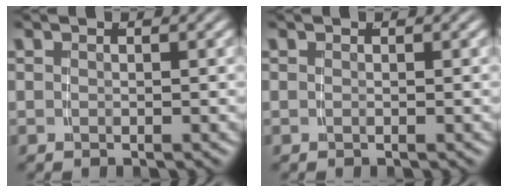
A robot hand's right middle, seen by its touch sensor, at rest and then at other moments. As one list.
[{"total": 0.0}]